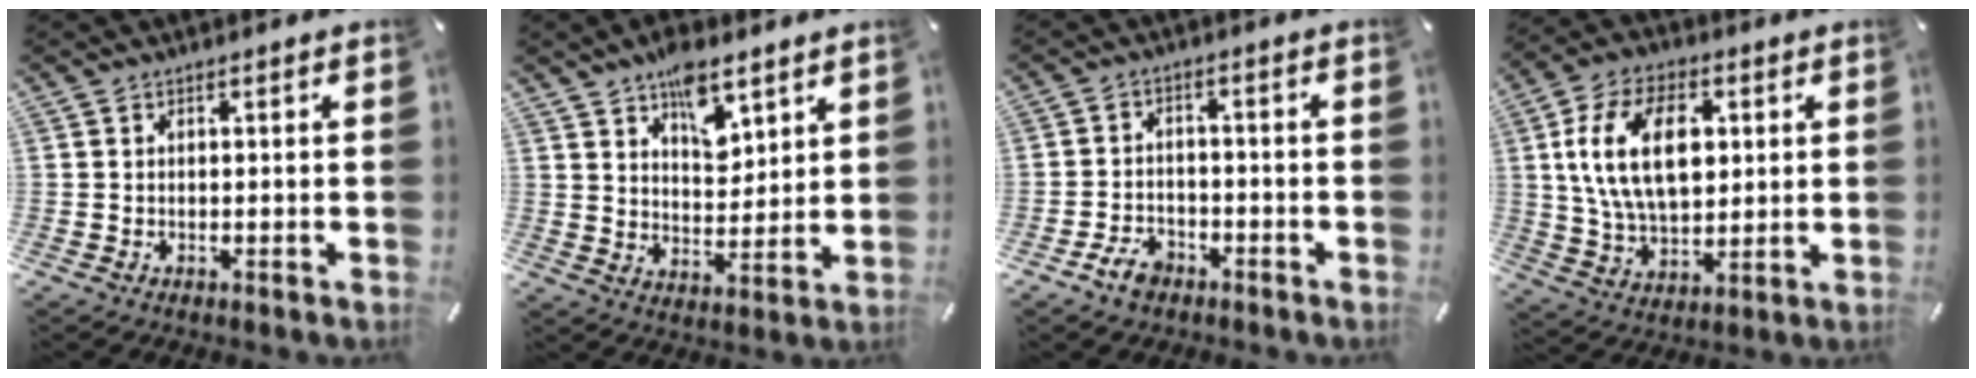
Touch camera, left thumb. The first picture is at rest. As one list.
[{"total": 10.1, "force": [6.6, 5.7, 5.2], "torque": [-0.069, -0.034, 0.115]}, {"total": 5.4, "force": [-3.5, 3.4, 2.2], "torque": [-0.052, 0.017, -0.071]}, {"total": 16.4, "force": [3.3, 10.7, 12.1], "torque": [-0.249, 0.008, 0.054]}]